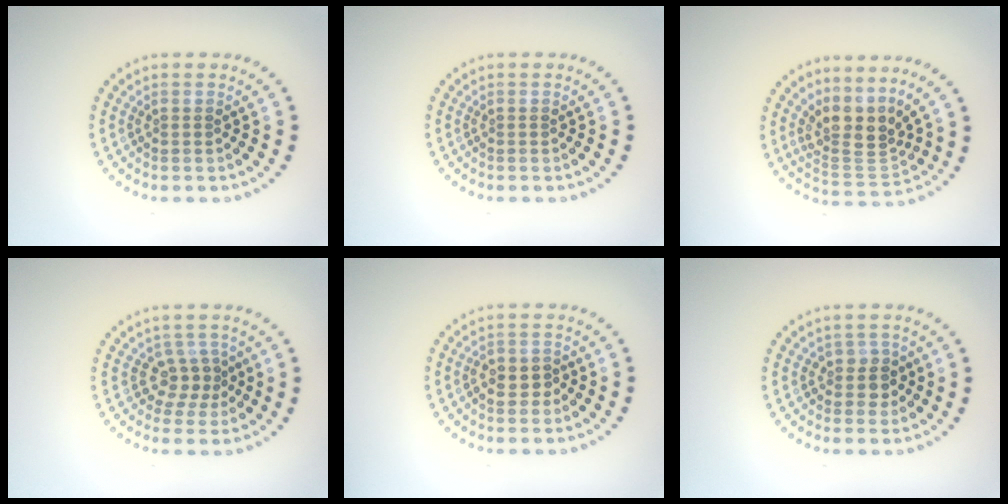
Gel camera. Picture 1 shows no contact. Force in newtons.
{"total": 0.0}
{"total": 3.9, "press": 2.8, "slide": 2.6}
{"total": 2.5, "press": 1.8, "slide": 1.7}
{"total": 2.3, "press": 2.2, "slide": 0.7}
{"total": 1.9, "press": 1.7, "slide": 0.9}